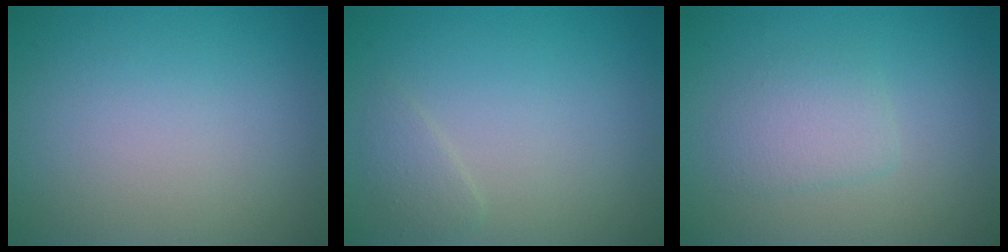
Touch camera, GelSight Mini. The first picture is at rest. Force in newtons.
{"total": 1.1, "press": 1.1, "slide": 0.1}
{"total": 2.1, "press": 2.1, "slide": 0.1}